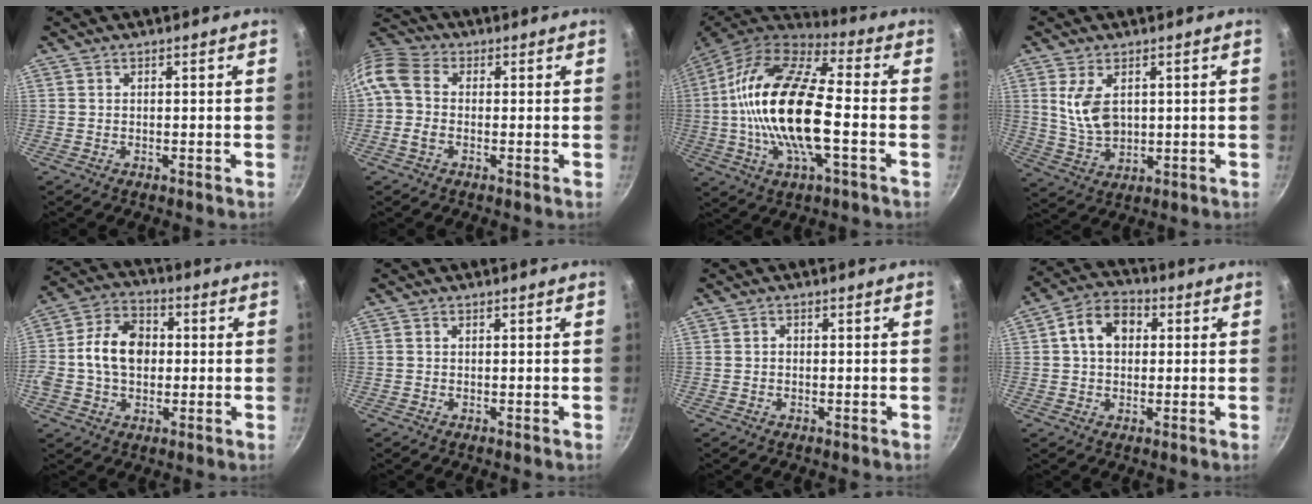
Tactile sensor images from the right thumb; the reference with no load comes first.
{"total": 9.2, "force": [-0.1, 6.6, 6.3], "torque": [-0.136, 0.025, -0.020]}
{"total": 22.1, "force": [-2.2, 8.8, 20.2], "torque": [-0.384, 0.027, -0.058]}
{"total": 8.1, "force": [2.1, 4.9, 6.2], "torque": [-0.107, -0.021, 0.050]}
{"total": 15.0, "force": [0.3, 11.0, 10.2], "torque": [-0.153, 0.027, -0.013]}
{"total": 0.0}
{"total": 0.8, "force": [0.0, 0.7, 0.4], "torque": [-0.008, 0.005, -0.001]}
{"total": 9.5, "force": [1.9, 6.9, 6.2], "torque": [-0.080, 0.020, 0.016]}